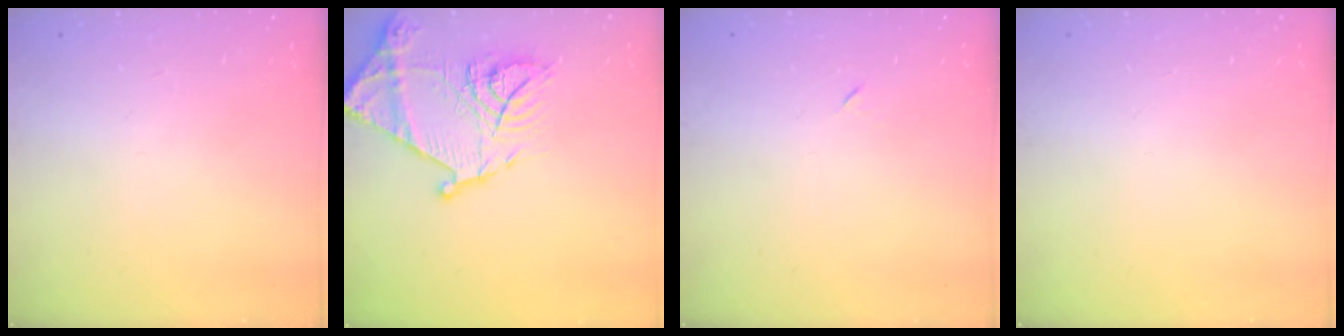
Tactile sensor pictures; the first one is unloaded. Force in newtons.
{"total": 18.6, "press": 18.5, "slide": 1.9}
{"total": 3.3, "press": 3.2, "slide": 0.7}
{"total": 0.0}